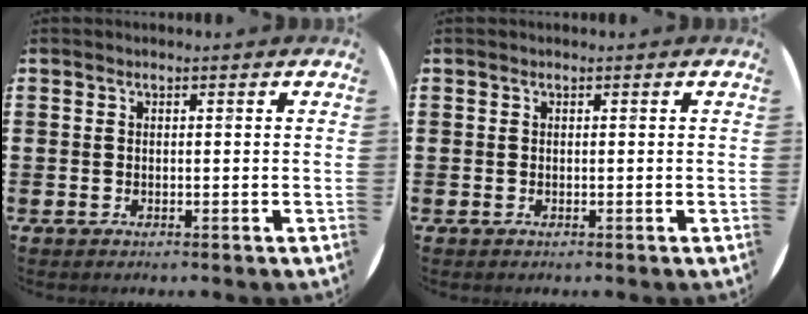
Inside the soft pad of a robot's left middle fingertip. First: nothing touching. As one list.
[{"total": 0.0}]